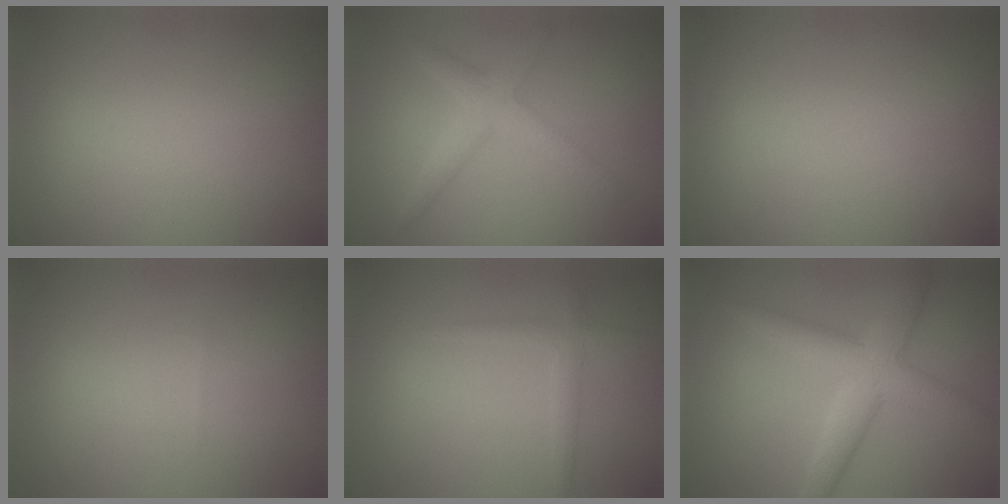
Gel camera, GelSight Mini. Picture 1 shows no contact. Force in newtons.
{"total": 2.9, "press": 2.9, "slide": 0.1}
{"total": 0.0}
{"total": 0.0}
{"total": 1.3, "press": 1.3, "slide": 0.0}
{"total": 4.6, "press": 4.6, "slide": 0.1}